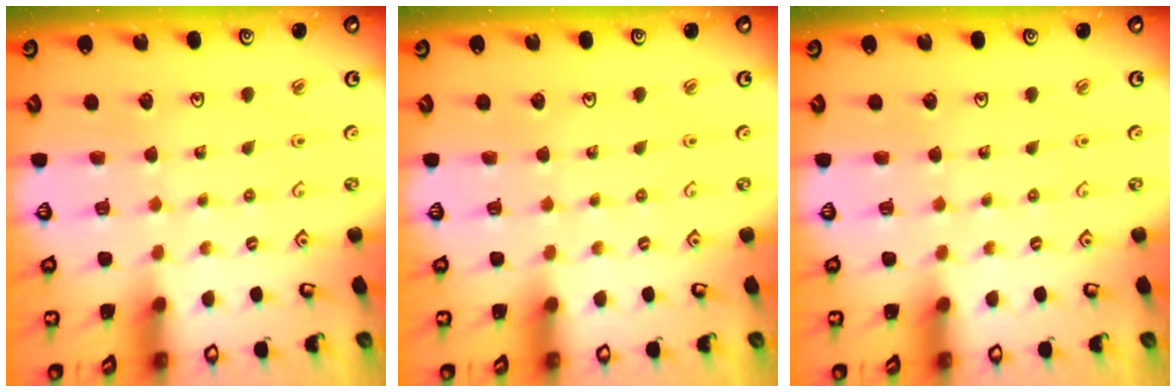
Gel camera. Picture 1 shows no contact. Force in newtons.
{"total": 0.0}
{"total": 0.0}